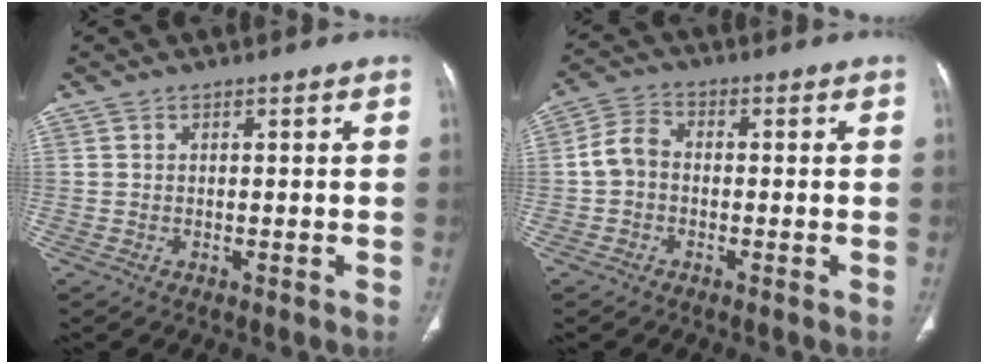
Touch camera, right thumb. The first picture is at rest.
{"total": 5.2, "force": [-0.8, 4.0, 3.3], "torque": [-0.055, 0.016, -0.027]}